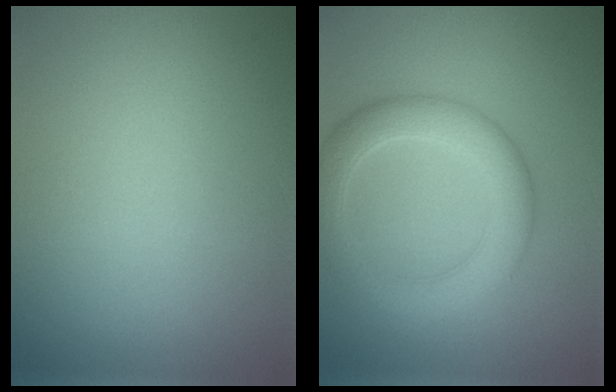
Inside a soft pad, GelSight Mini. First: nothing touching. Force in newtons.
{"total": 4.9, "press": 4.9, "slide": 0.2}